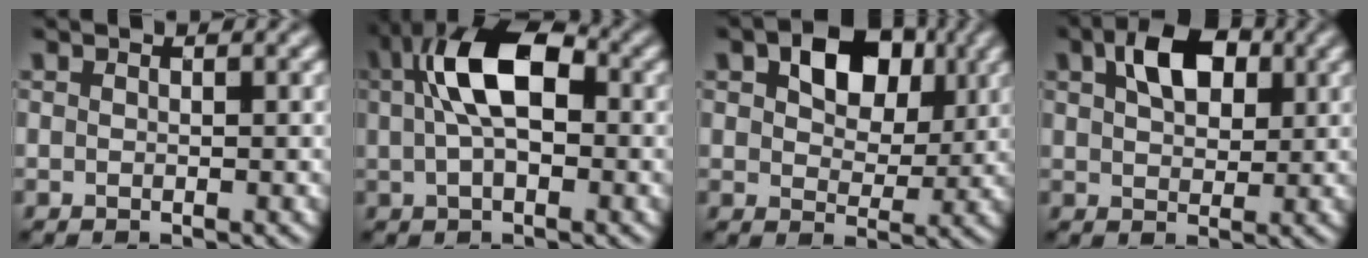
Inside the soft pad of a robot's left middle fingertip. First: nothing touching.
{"total": 7.7, "force": [1.5, 3.9, 6.5], "torque": [-0.126, 0.019, 0.021]}
{"total": 6.1, "force": [2.1, 4.1, 4.0], "torque": [-0.078, 0.000, 0.024]}
{"total": 4.8, "force": [1.8, 2.9, 3.3], "torque": [-0.066, 0.007, 0.032]}